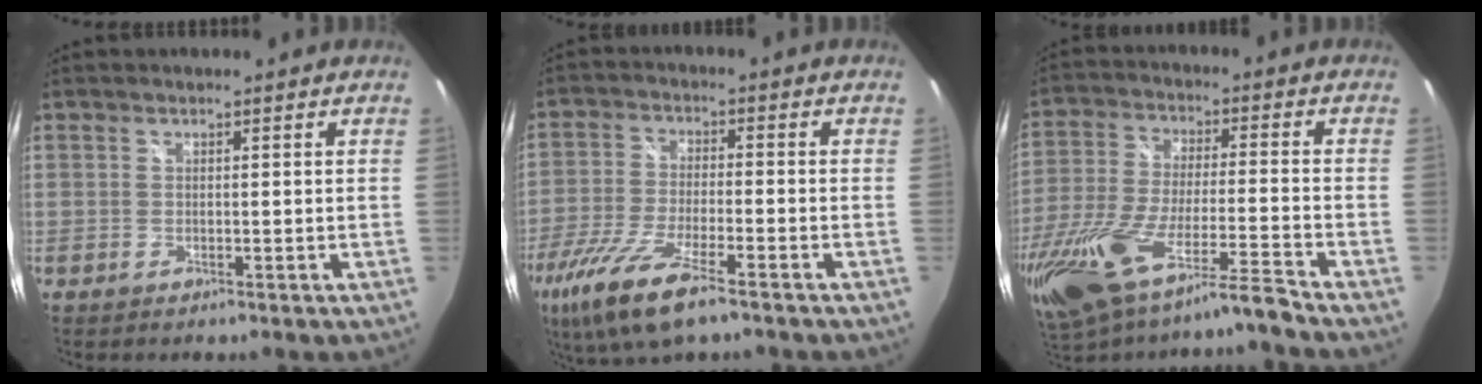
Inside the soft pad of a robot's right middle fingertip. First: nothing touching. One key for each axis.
{"total": 14.1, "fx": -9.0, "fy": 3.3, "fz": 10.3, "tx": -0.229, "ty": -0.043, "tz": -0.173}
{"total": 18.7, "fx": -14.5, "fy": 1.2, "fz": 11.8, "tx": -0.250, "ty": -0.050, "tz": -0.263}